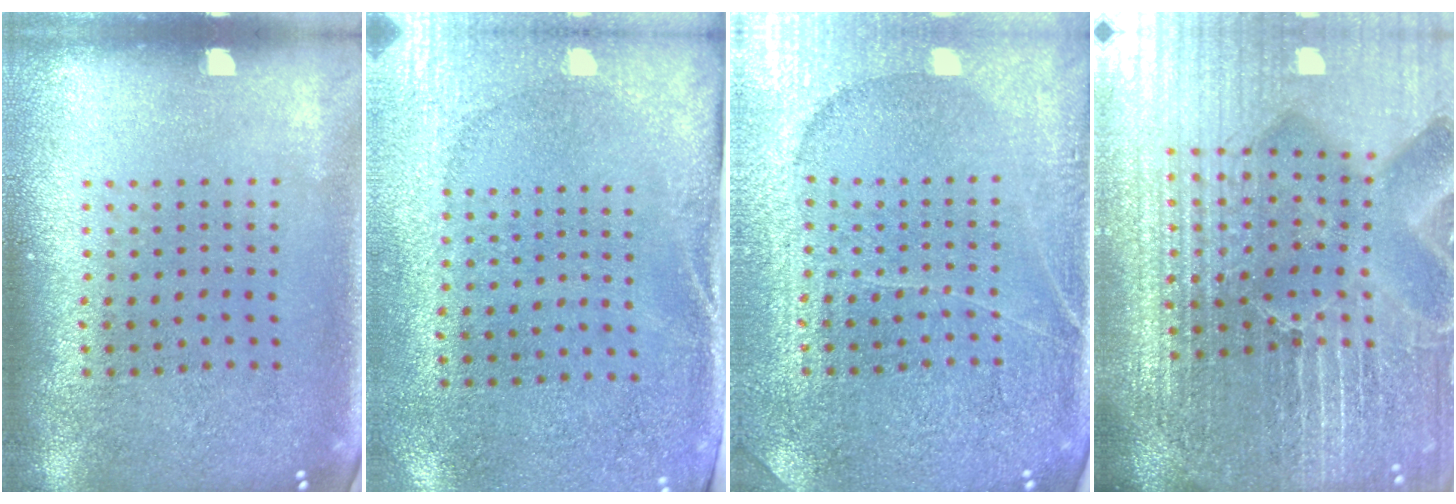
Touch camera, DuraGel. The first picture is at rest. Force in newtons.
{"total": 2.7, "press": 2.1, "slide": 1.6}
{"total": 4.0, "press": 3.7, "slide": 1.3}
{"total": 6.9, "press": 6.1, "slide": 3.3}